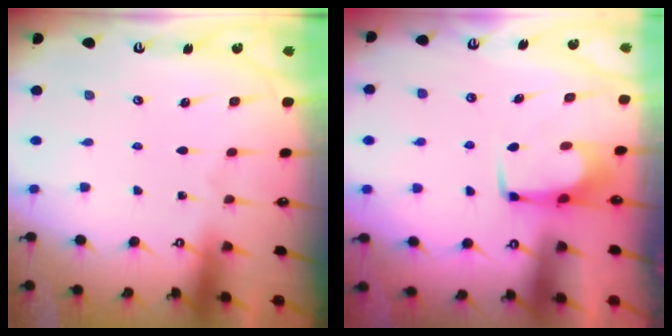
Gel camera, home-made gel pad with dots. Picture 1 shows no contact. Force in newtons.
{"total": 2.0, "press": 1.9, "slide": 0.6}